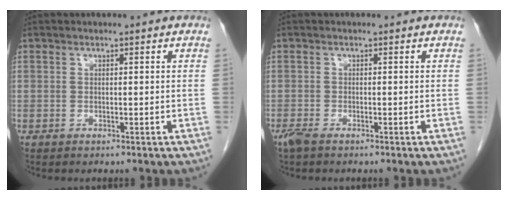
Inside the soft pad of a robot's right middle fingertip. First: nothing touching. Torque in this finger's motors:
{"motor_torque": [0.36, -0.19, 0.02, 0.02]}